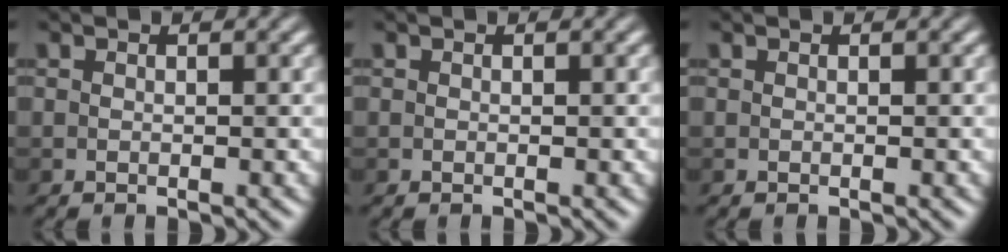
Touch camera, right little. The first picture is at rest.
{"total": 0.0}
{"total": 0.0}